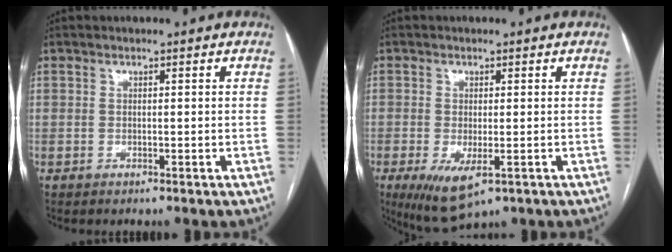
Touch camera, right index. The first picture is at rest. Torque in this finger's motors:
{"motor_torque": [0.98, -0.64, 0.36, 0.07]}